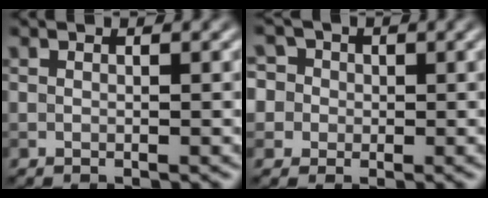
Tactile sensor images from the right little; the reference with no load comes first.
{"total": 6.2, "force": [1.5, 5.5, 2.4], "torque": [-0.034, 0.041, -0.012]}